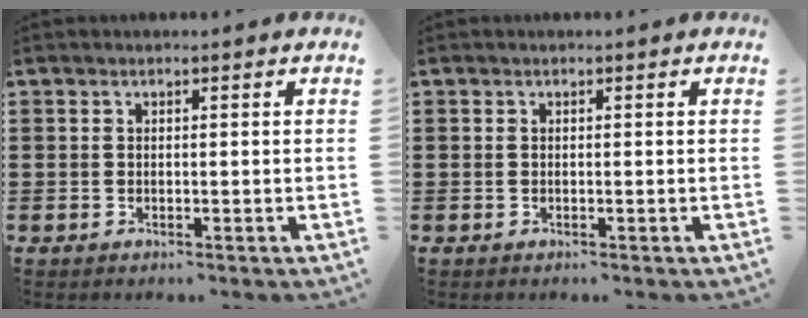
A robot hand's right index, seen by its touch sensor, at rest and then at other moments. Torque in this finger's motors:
{"motor_torque": [0.98, 1.16, 0.00, 0.00]}